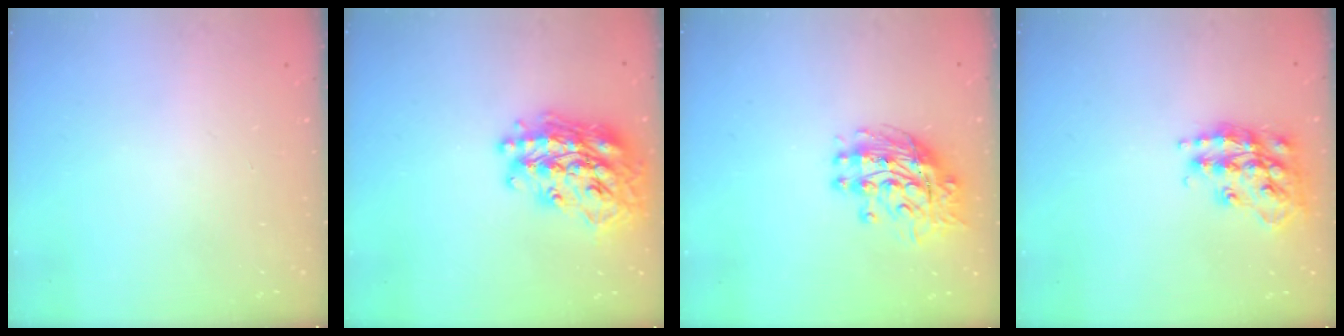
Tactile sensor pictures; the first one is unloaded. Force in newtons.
{"total": 27.4, "press": 27.3, "slide": 2.4}
{"total": 11.1, "press": 11.0, "slide": 1.5}
{"total": 17.0, "press": 16.9, "slide": 1.2}